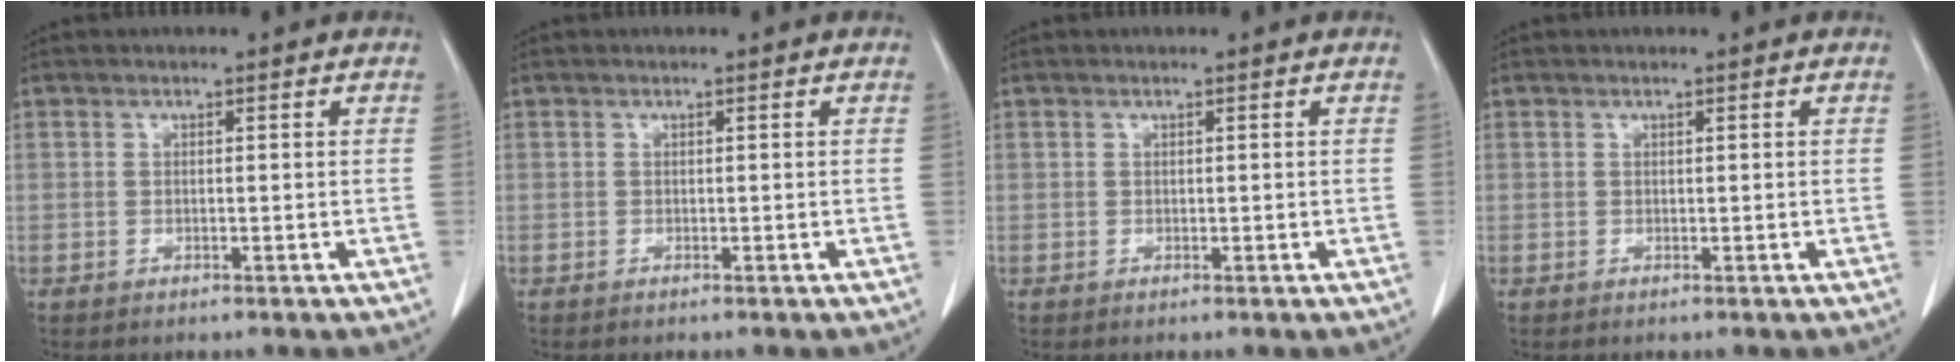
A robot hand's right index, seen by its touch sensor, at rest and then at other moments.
{"total": 0.0}
{"total": 0.0}
{"total": 0.0}